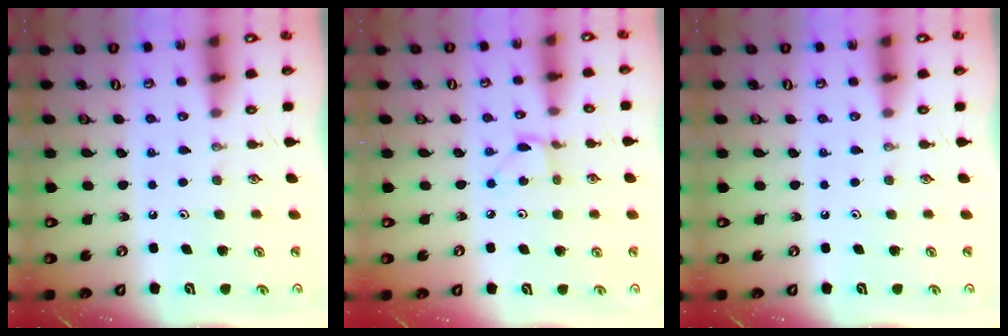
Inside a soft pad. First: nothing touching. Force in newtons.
{"total": 1.8, "press": 1.8, "slide": 0.3}
{"total": 0.0}